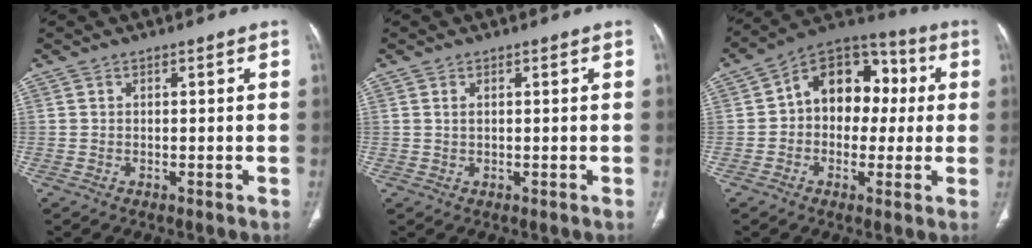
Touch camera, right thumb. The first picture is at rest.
{"total": 1.0, "force": [0.4, 0.5, 0.8], "torque": [-0.019, 0.002, 0.010]}
{"total": 14.8, "force": [1.5, 10.9, 9.9], "torque": [-0.096, 0.039, 0.008]}